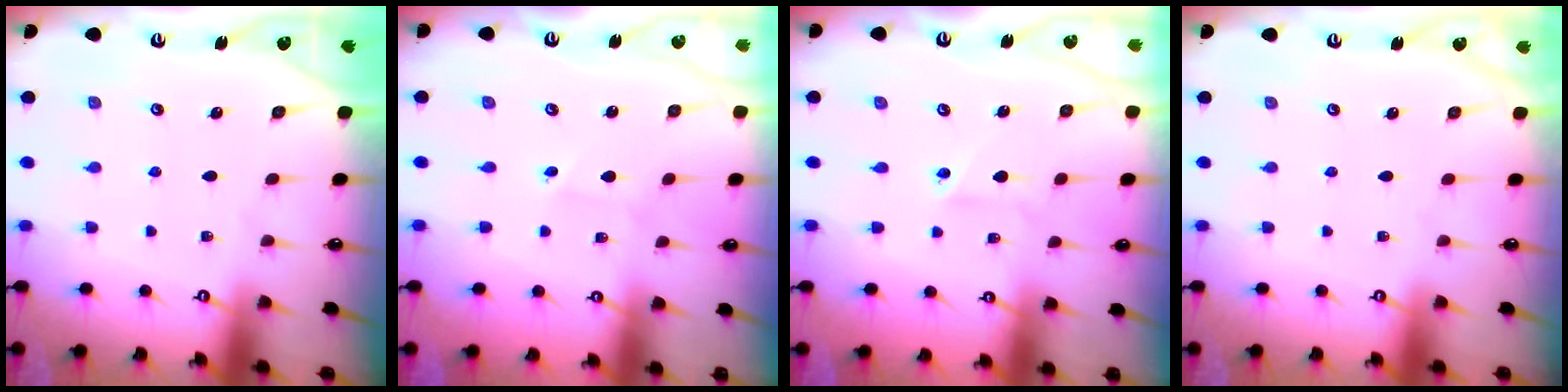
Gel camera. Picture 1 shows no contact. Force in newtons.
{"total": 0.7, "press": 0.7, "slide": 0.0}
{"total": 3.0, "press": 2.9, "slide": 0.6}
{"total": 0.0}